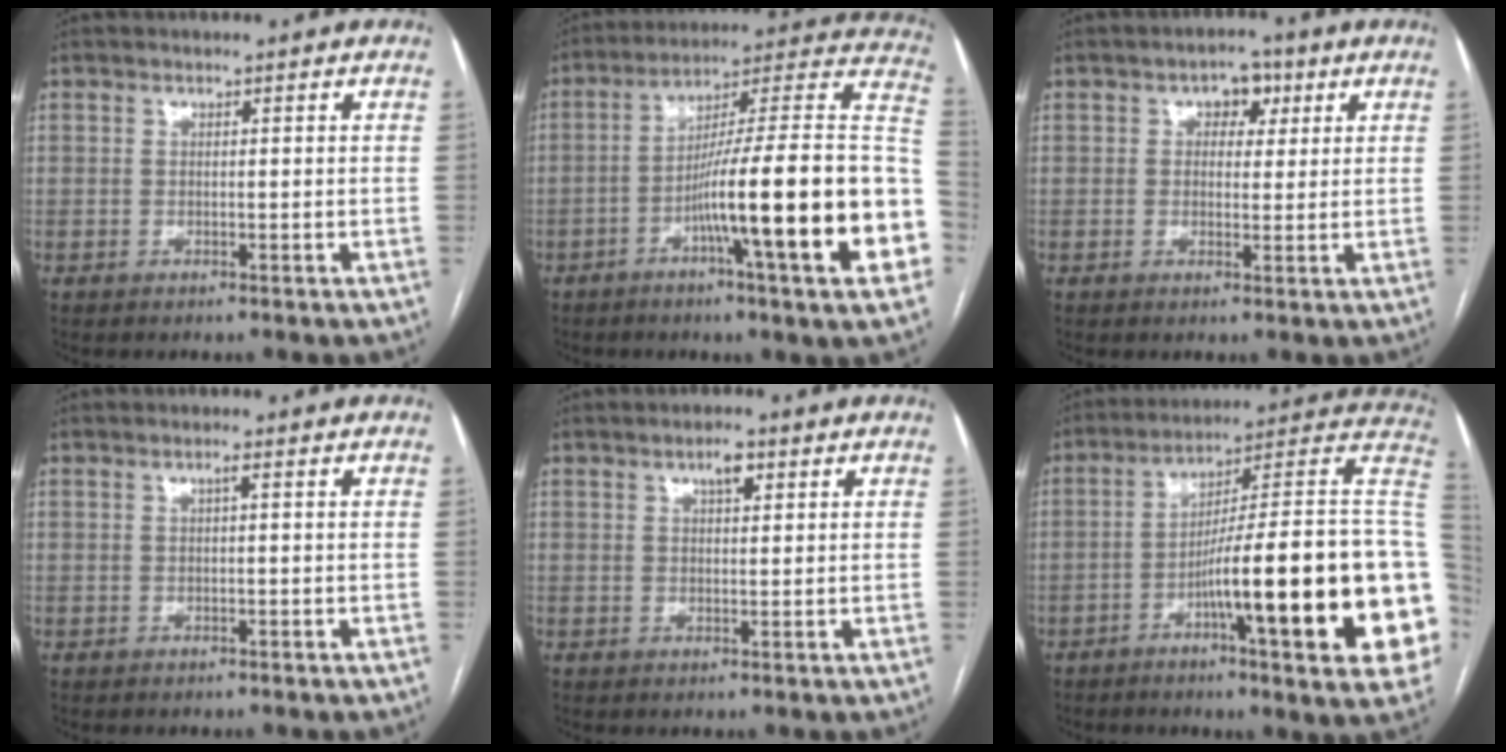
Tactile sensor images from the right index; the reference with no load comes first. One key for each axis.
{"total": 25.4, "fx": -6.8, "fy": 0.6, "fz": 24.5, "tx": -0.272, "ty": 0.010, "tz": -0.110}
{"total": 3.9, "fx": 1.6, "fy": 2.5, "fz": 2.5, "tx": -0.032, "ty": 0.015, "tz": 0.022}
{"total": 0.6, "fx": 0.1, "fy": -0.1, "fz": 0.6, "tx": -0.009, "ty": 0.002, "tz": 0.003}
{"total": 2.5, "fx": 1.3, "fy": 0.8, "fz": 2.0, "tx": -0.035, "ty": 0.005, "tz": 0.022}
{"total": 26.9, "fx": -5.4, "fy": 1.7, "fz": 26.3, "tx": -0.275, "ty": 0.008, "tz": -0.088}